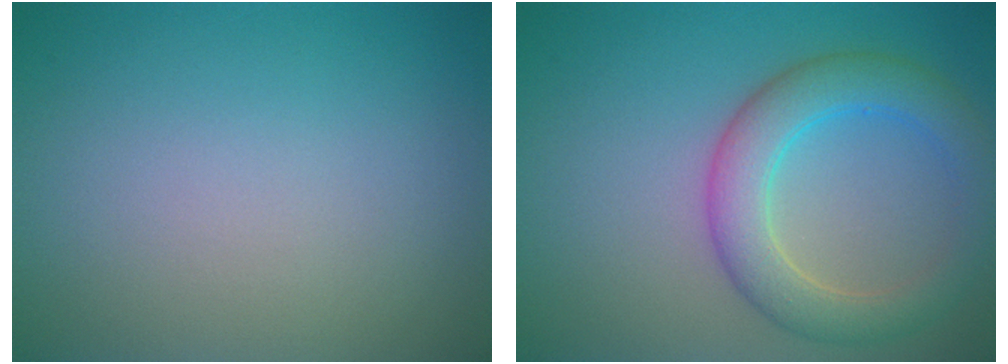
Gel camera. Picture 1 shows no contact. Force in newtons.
{"total": 5.2, "press": 5.2, "slide": 0.1}